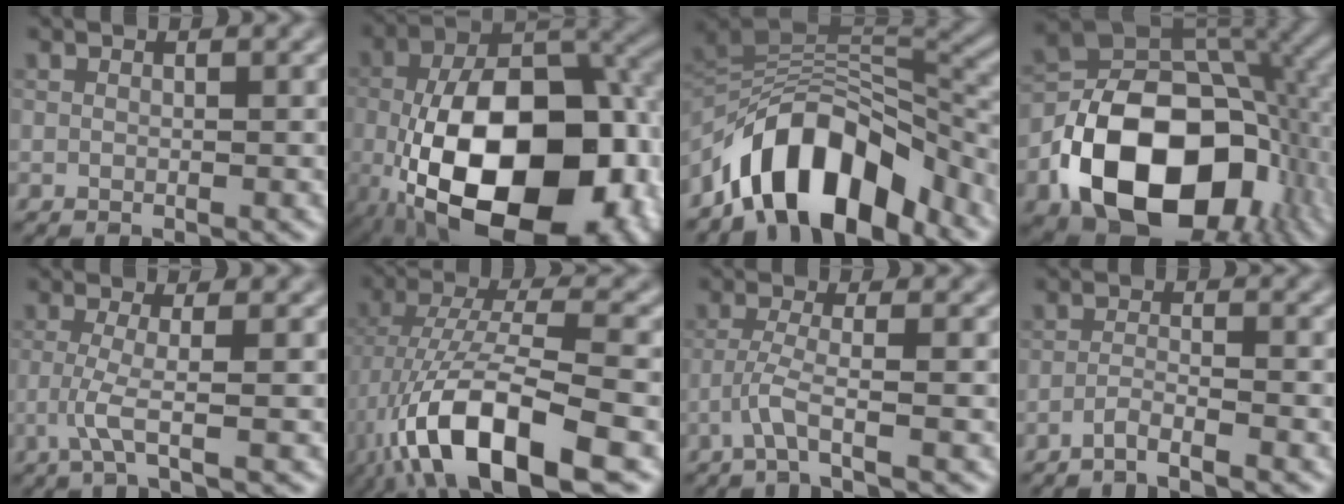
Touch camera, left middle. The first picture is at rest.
{"total": 18.2, "force": [-5.1, 10.2, 14.1], "torque": [-0.225, -0.015, -0.075]}
{"total": 11.0, "force": [-6.9, 4.8, 7.1], "torque": [-0.097, 0.014, -0.126]}
{"total": 16.3, "force": [-5.3, 11.0, 10.8], "torque": [-0.178, -0.026, -0.093]}
{"total": 2.7, "force": [-0.9, 0.3, 2.5], "torque": [-0.055, -0.003, -0.027]}
{"total": 11.4, "force": [-5.2, 3.7, 9.5], "torque": [-0.184, 0.003, -0.096]}
{"total": 2.6, "force": [-1.4, 0.1, 2.2], "torque": [-0.044, 0.002, -0.041]}
{"total": 1.8, "force": [-1.4, 0.1, 1.1], "torque": [-0.015, 0.003, -0.037]}